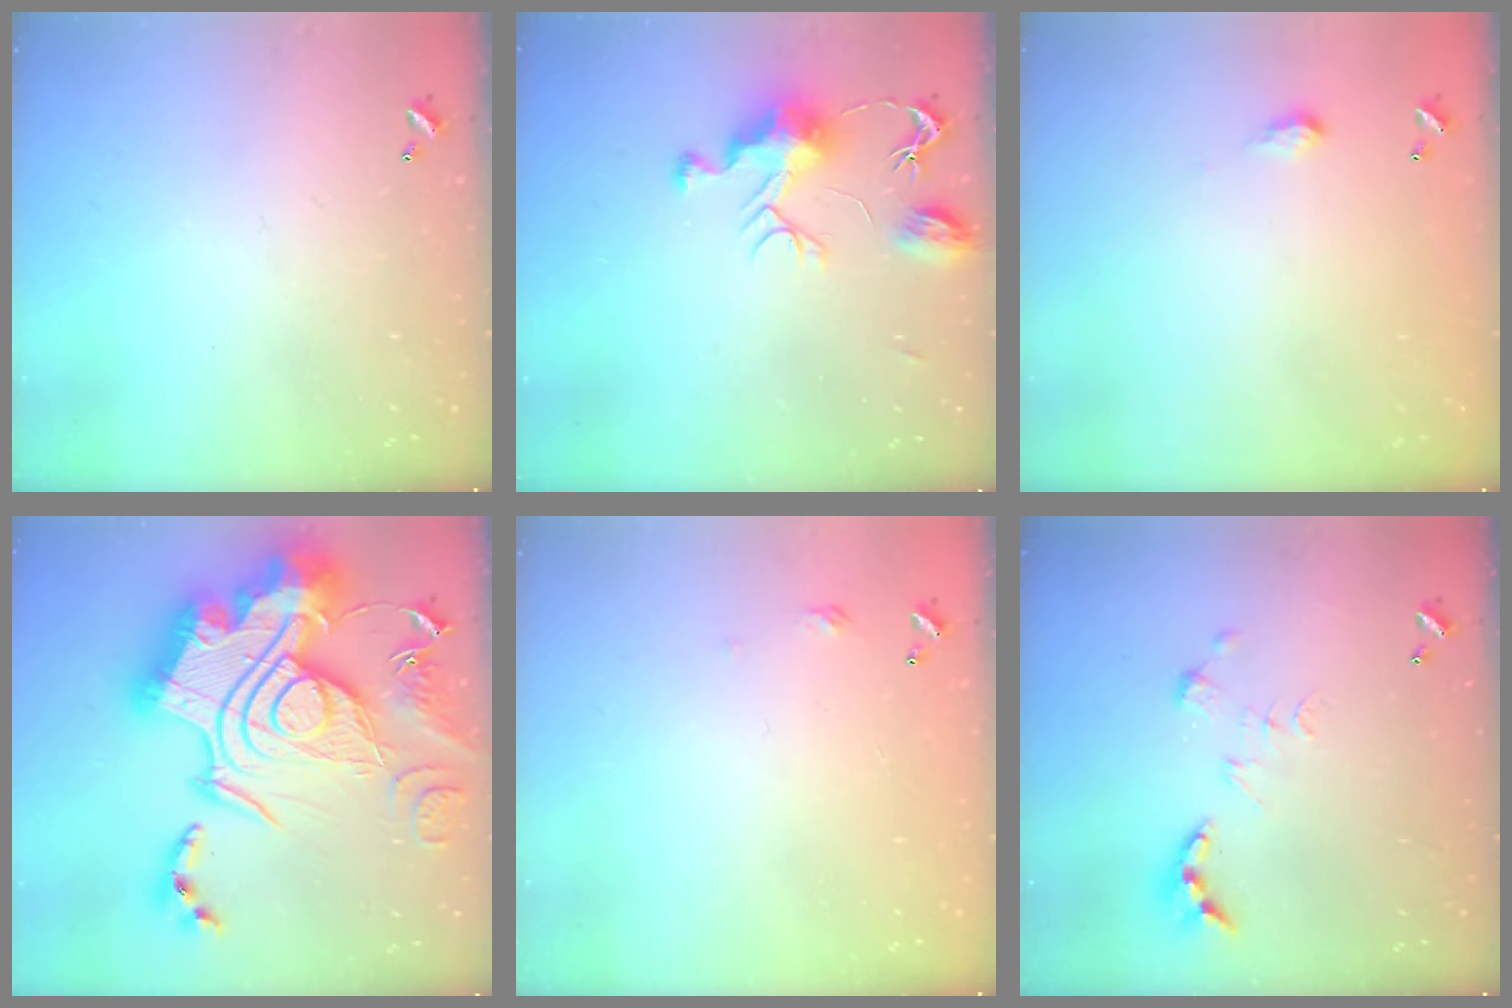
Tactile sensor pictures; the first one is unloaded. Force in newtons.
{"total": 9.4, "press": 9.4, "slide": 0.3}
{"total": 2.0, "press": 2.0, "slide": 0.3}
{"total": 0.7, "press": 0.7, "slide": 0.1}
{"total": 2.7, "press": 2.6, "slide": 0.4}
{"total": 3.3, "press": 3.3, "slide": 0.4}